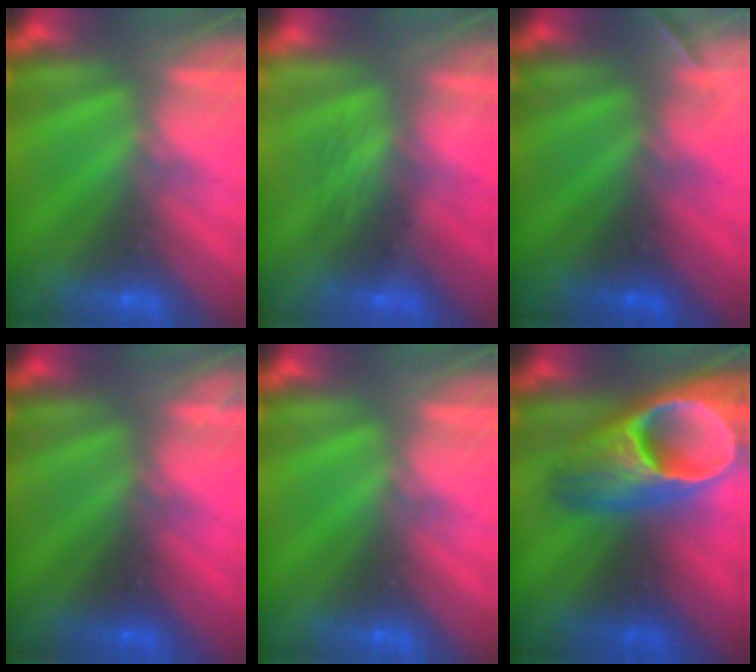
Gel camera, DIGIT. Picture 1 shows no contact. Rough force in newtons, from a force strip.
{"total": 2.0}
{"total": 1.7}
{"total": 2.2}
{"total": 0.0}
{"total": 9.4}